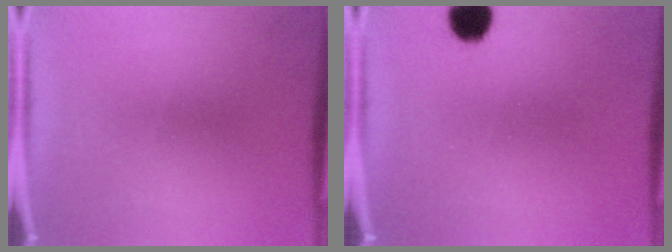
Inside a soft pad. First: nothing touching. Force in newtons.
{"total": 5.5}